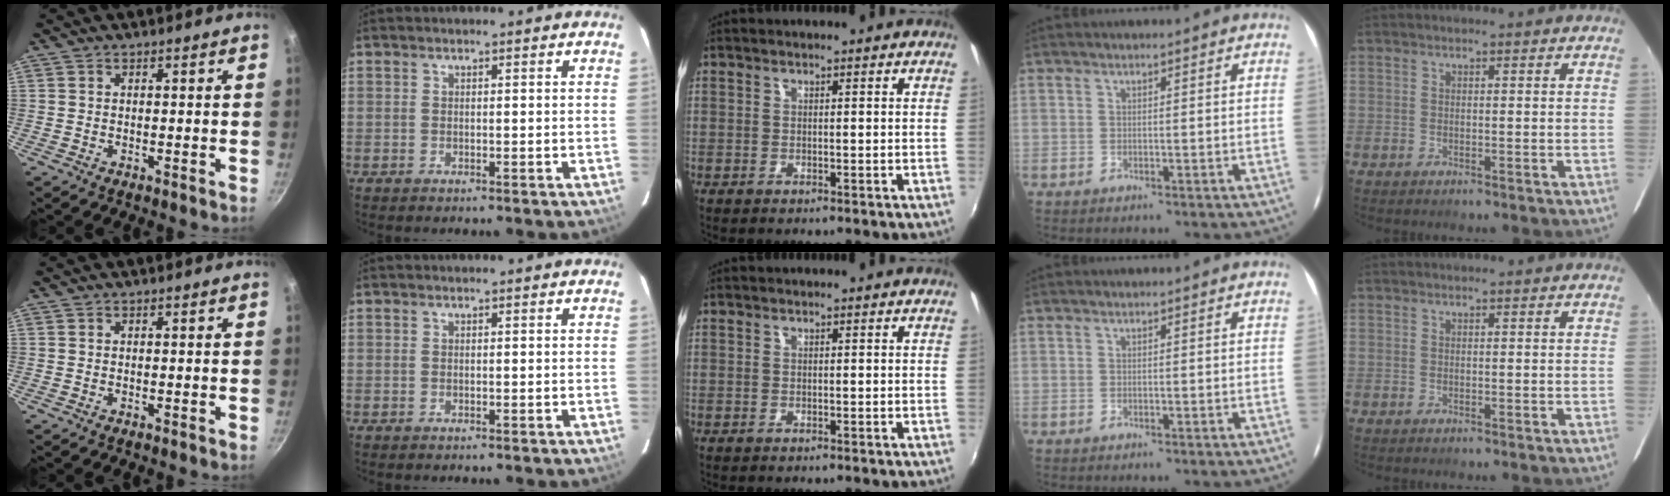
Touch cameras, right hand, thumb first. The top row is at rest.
{}